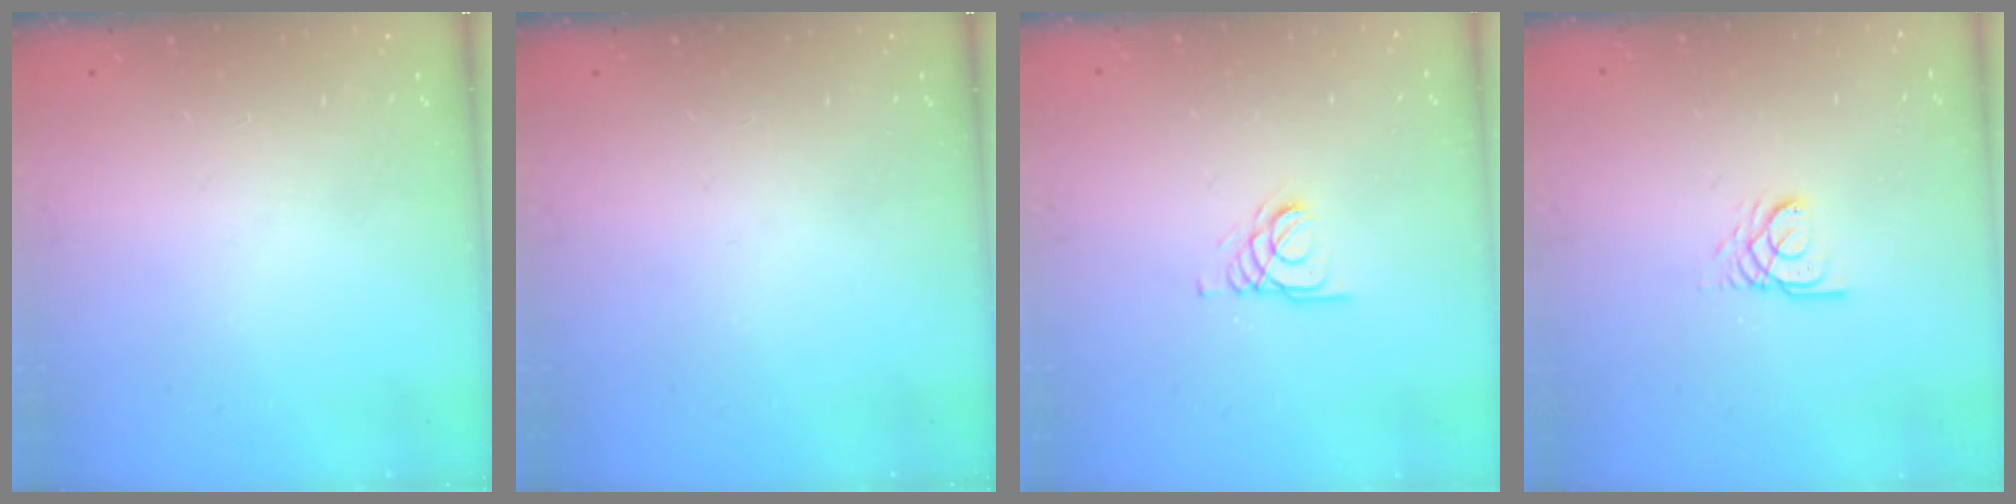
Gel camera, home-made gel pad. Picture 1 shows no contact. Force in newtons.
{"total": 0.0}
{"total": 1.6, "press": 1.6, "slide": 0.2}
{"total": 2.6, "press": 2.6, "slide": 0.1}